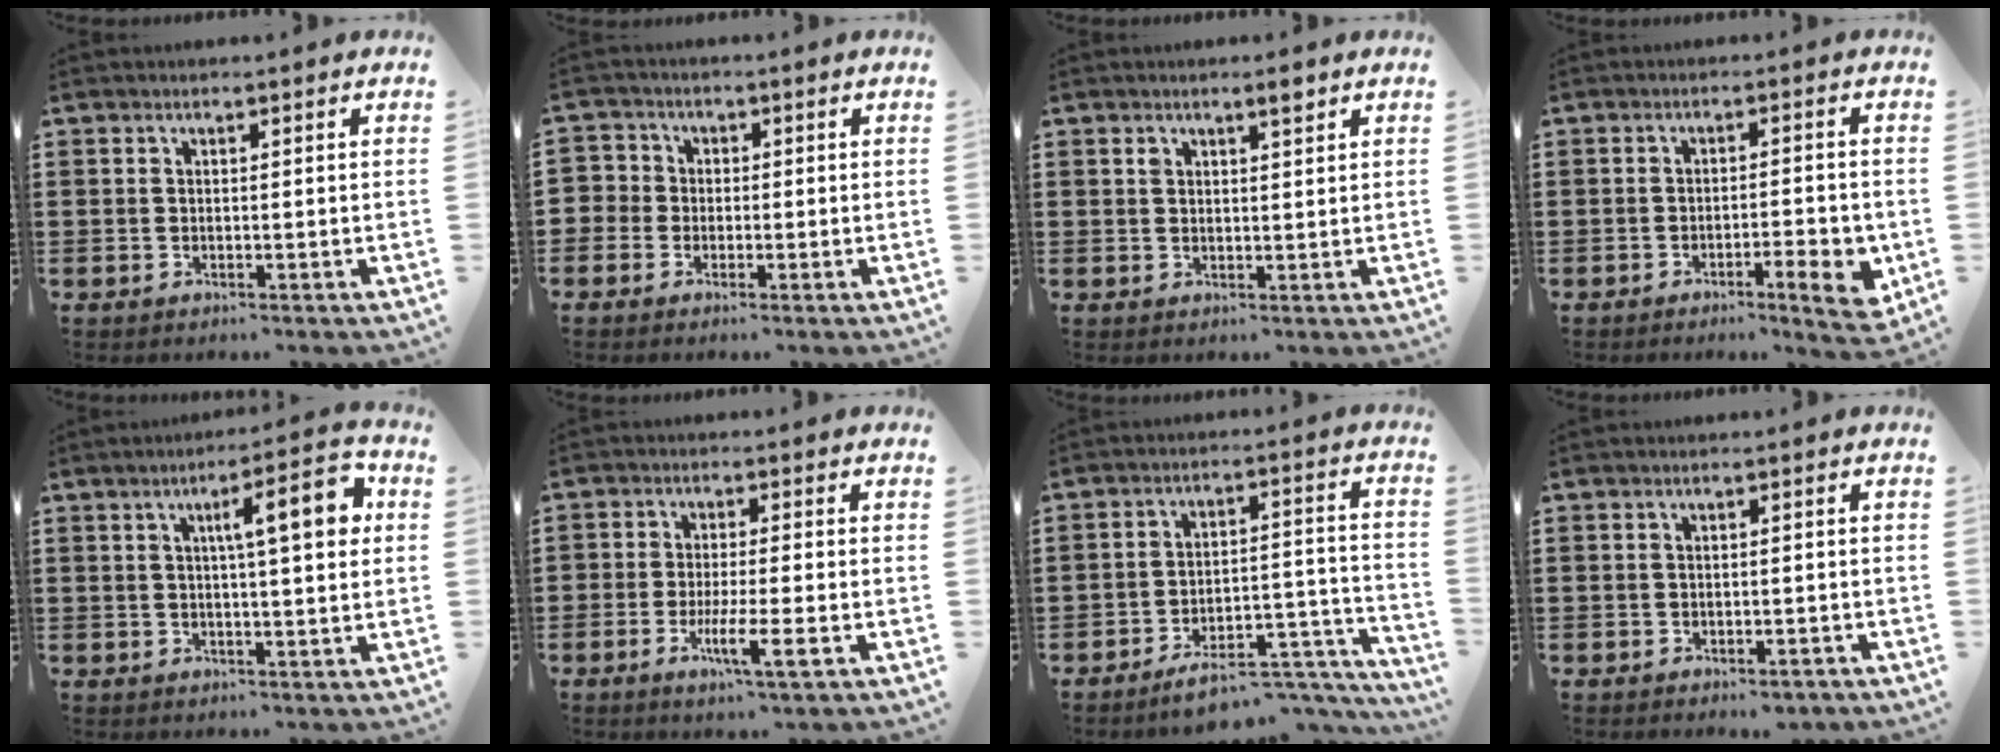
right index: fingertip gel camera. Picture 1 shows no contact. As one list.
[{"total": 2.5, "force": [-0.9, 2.3, 0.1], "torque": [-0.016, 0.006, -0.023]}, {"total": 2.2, "force": [1.5, 0.5, 1.5], "torque": [-0.025, -0.002, 0.024]}, {"total": 5.3, "force": [-2.7, 1.0, 4.5], "torque": [-0.068, -0.003, -0.041]}, {"total": 8.7, "force": [2.4, 1.7, 8.2], "torque": [-0.129, -0.005, 0.029]}, {"total": 6.4, "force": [-2.6, 0.9, 5.8], "torque": [-0.105, -0.011, -0.045]}, {"total": 7.0, "force": [-6.1, 1.5, 3.1], "torque": [-0.042, 0.012, -0.111]}, {"total": 0.9, "force": [-0.7, 0.2, 0.5], "torque": [-0.014, -0.007, -0.013]}]